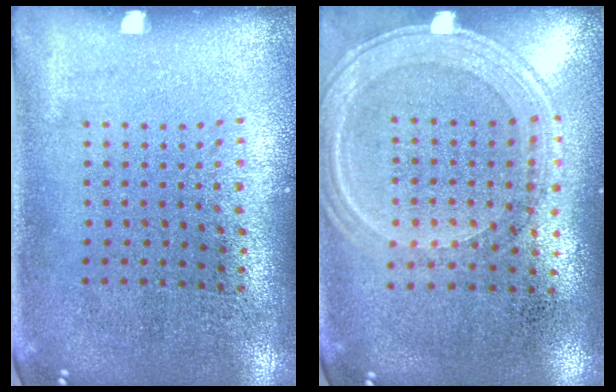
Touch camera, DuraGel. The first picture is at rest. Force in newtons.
{"total": 1.3, "press": 1.3, "slide": 0.3}